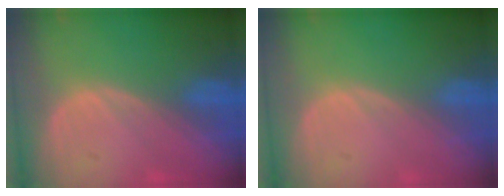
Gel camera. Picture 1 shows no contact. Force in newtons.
{"total": 0.0}